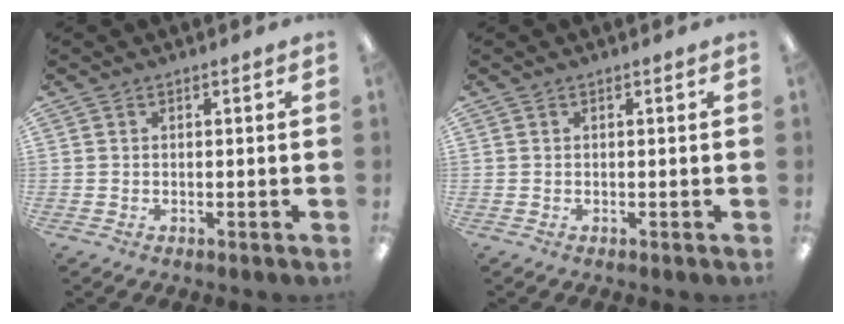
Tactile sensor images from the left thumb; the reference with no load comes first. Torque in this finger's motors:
{"motor_torque": [-0.01, 0.01, -0.08, 0.08, 0.00]}